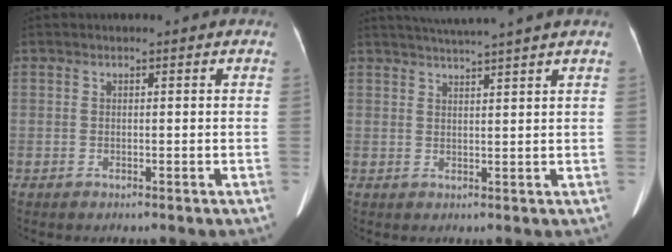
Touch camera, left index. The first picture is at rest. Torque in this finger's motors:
{"motor_torque": [-0.25, -0.12, -0.11, 0.02]}